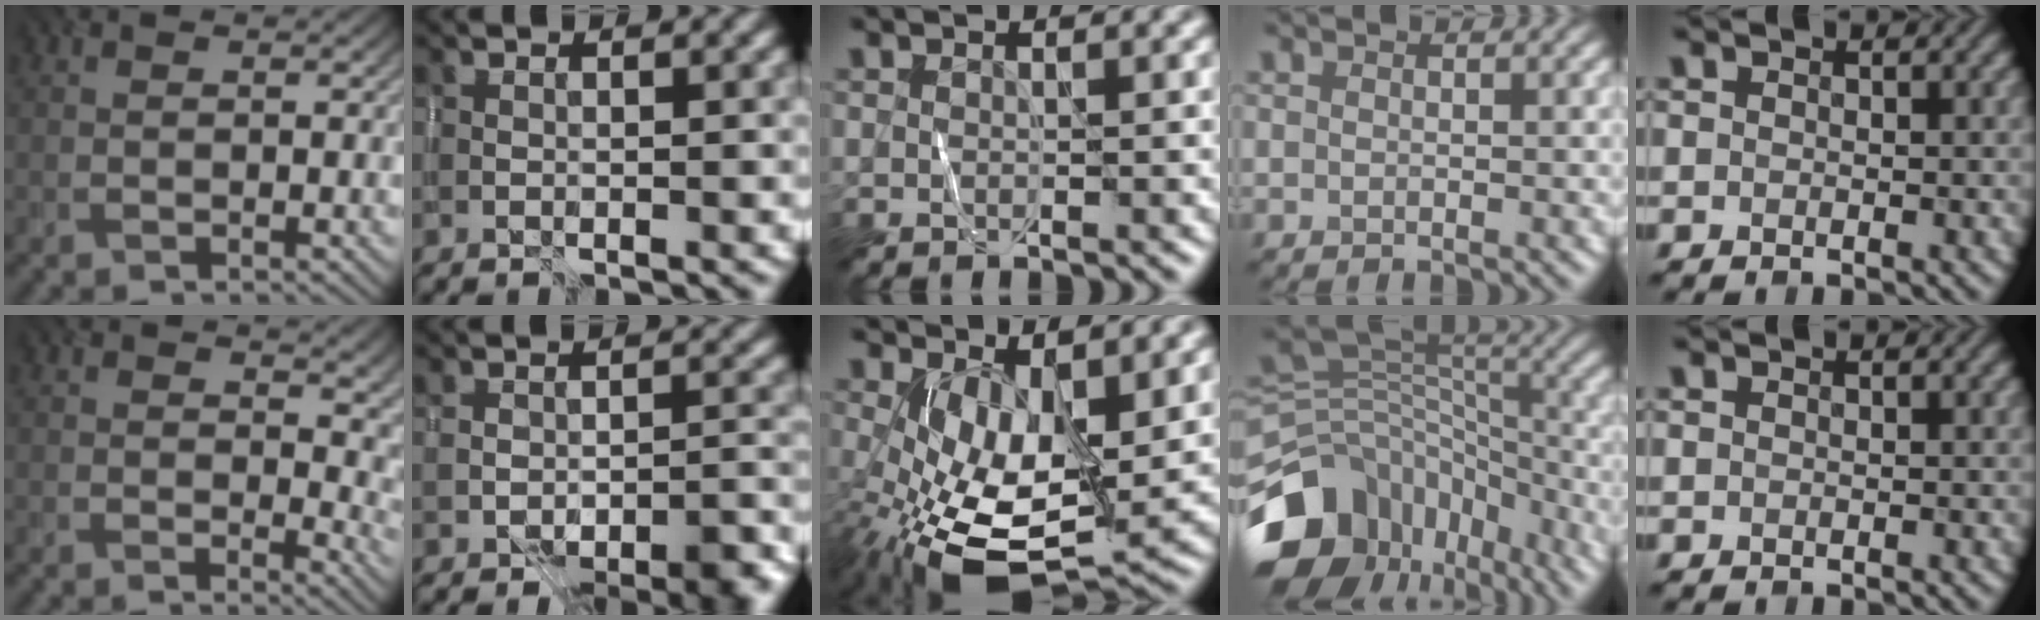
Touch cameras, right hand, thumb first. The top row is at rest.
{"thumb": {"total": 8.9, "force": [2.7, 5.3, 6.5], "torque": [-0.070, -0.016, 0.062]}, "index": {"total": 4.1, "force": [-2.9, 1.6, 2.5], "torque": [-0.032, -0.001, -0.039]}, "middle": {"total": 9.1, "force": [-1.4, 4.4, 7.8], "torque": [-0.163, -0.023, -0.015]}, "ring": {"total": 12.4, "force": [-6.6, 8.9, 5.6], "torque": [-0.129, 0.010, -0.104]}}